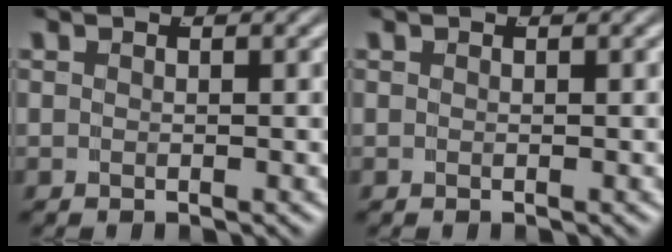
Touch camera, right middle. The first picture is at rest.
{"total": 0.0}